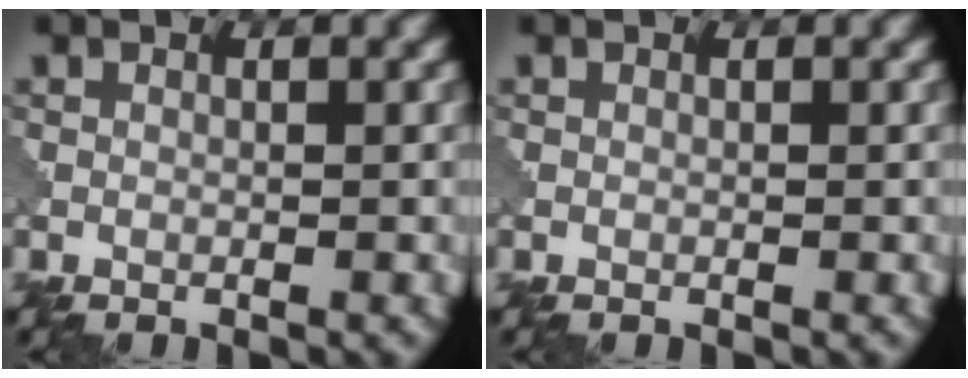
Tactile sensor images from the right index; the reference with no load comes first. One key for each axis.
{"total": 0.0}